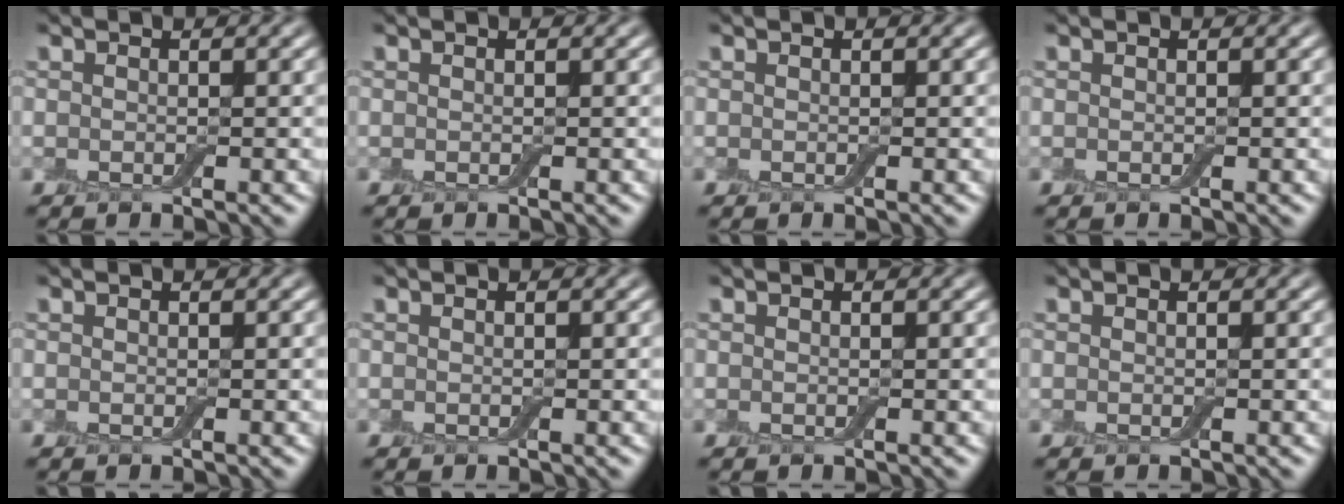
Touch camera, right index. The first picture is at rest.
{"total": 0.0}
{"total": 0.0}
{"total": 0.0}
{"total": 0.0}
{"total": 0.0}
{"total": 0.0}
{"total": 0.0}